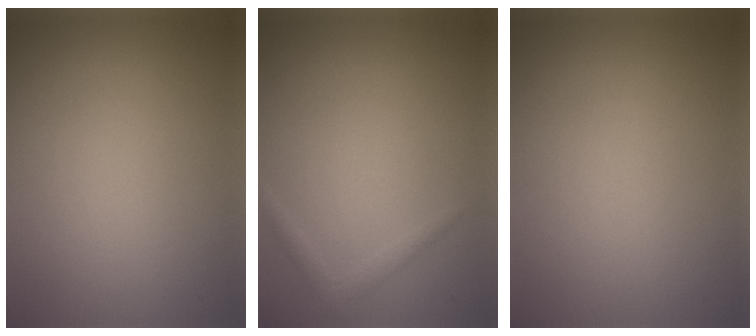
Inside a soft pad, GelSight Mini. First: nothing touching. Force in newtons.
{"total": 1.1, "press": 1.1, "slide": 0.1}
{"total": 0.0}